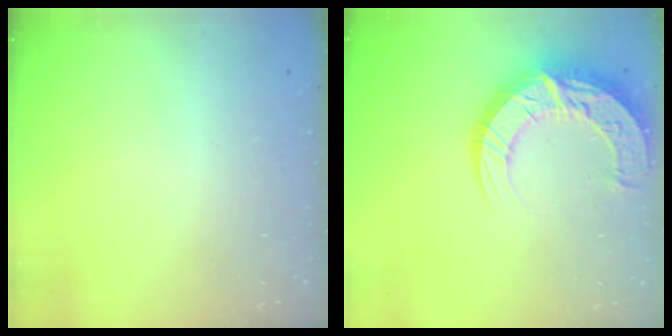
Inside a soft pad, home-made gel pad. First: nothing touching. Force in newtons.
{"total": 18.8, "press": 18.7, "slide": 1.5}